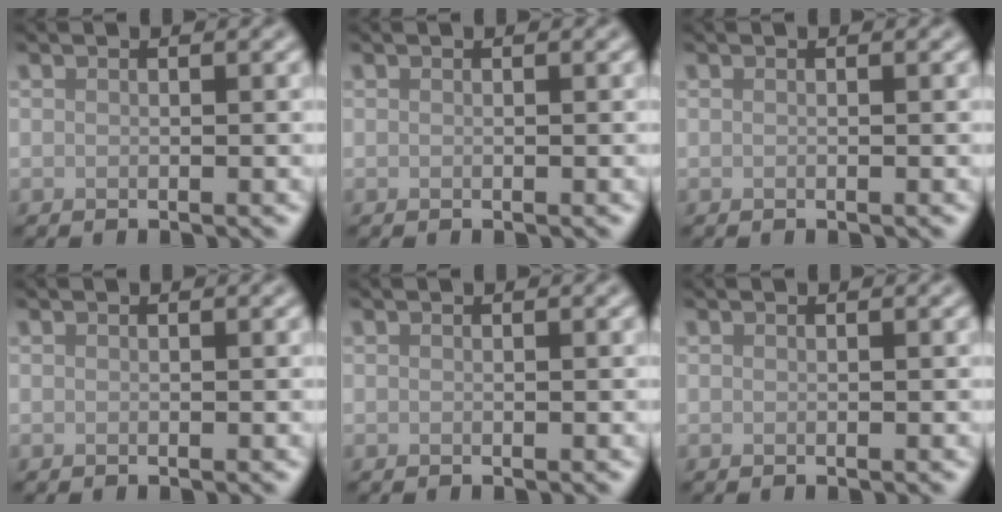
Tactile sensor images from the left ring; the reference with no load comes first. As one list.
[{"total": 0.0}, {"total": 0.0}, {"total": 0.0}, {"total": 0.0}, {"total": 0.0}]